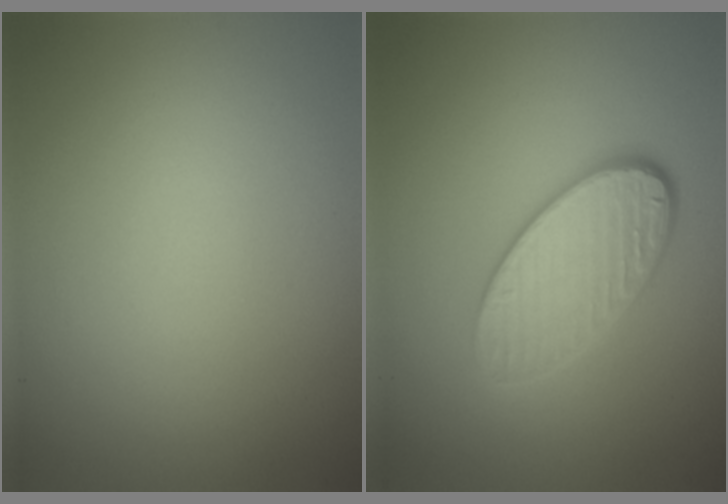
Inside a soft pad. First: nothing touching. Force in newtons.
{"total": 4.7, "press": 3.5, "slide": 3.1}